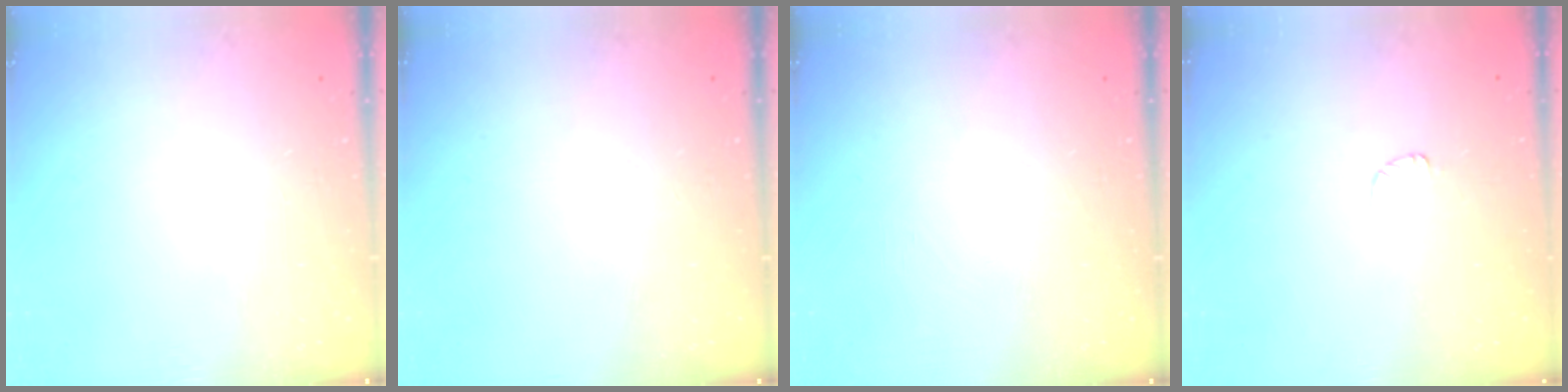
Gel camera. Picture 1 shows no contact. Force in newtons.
{"total": 0.0}
{"total": 0.0}
{"total": 3.5, "press": 3.4, "slide": 0.5}